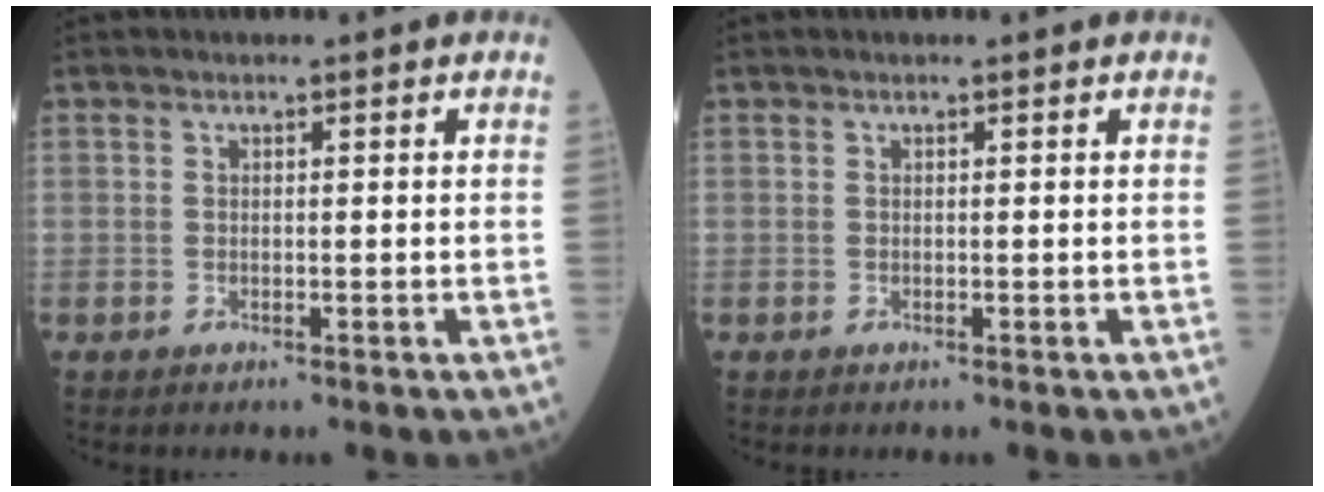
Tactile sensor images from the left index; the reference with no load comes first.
{"total": 0.0}